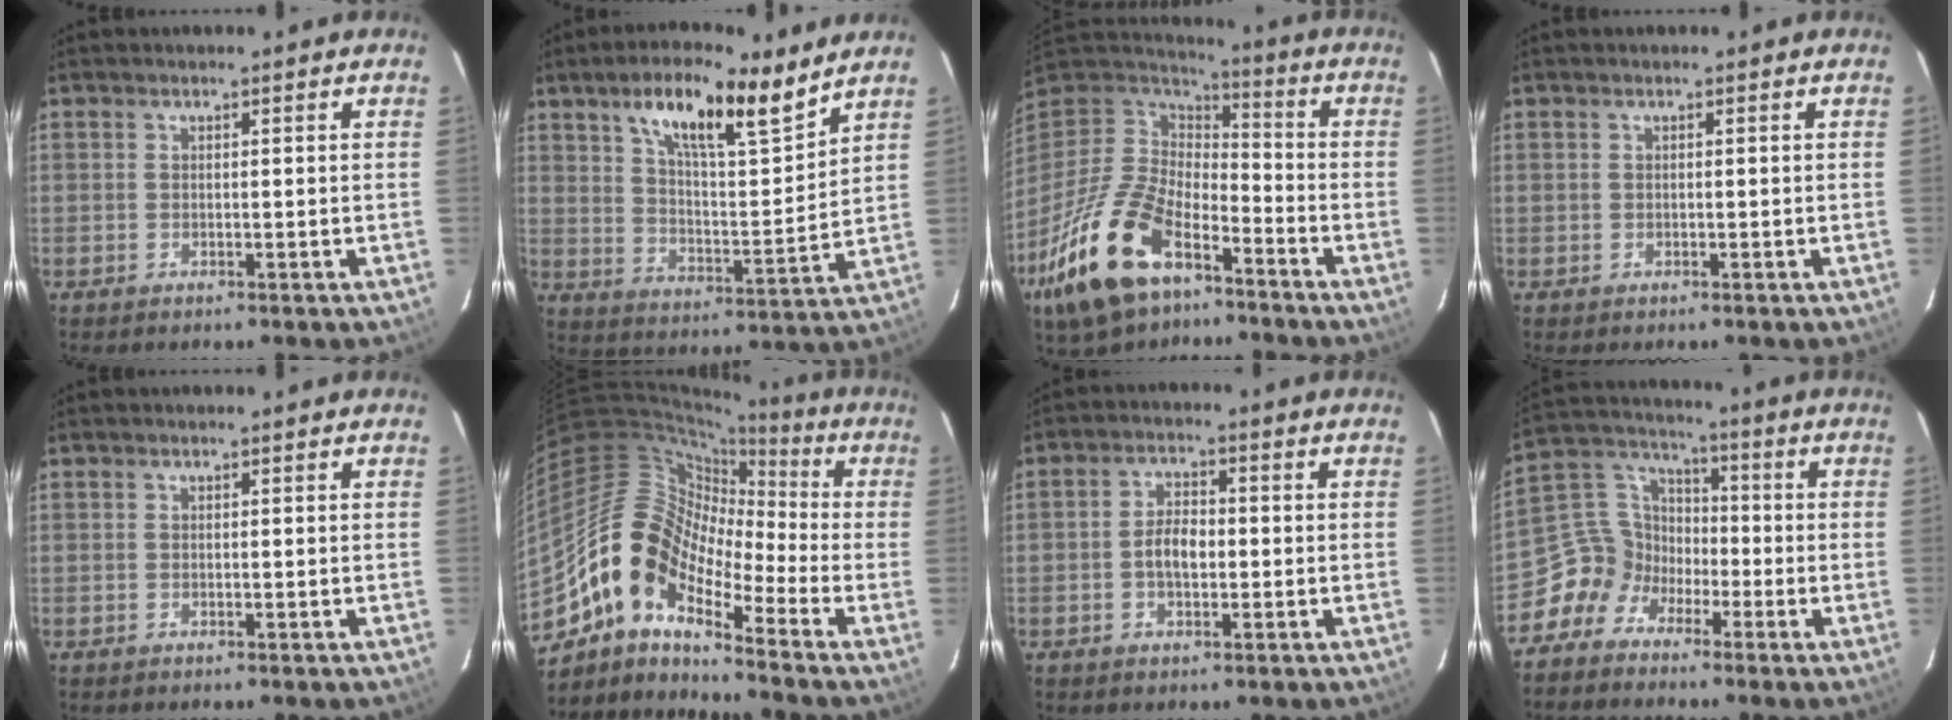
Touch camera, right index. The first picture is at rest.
{"total": 15.6, "force": [10.3, 3.7, 11.2], "torque": [-0.176, 0.014, 0.180]}
{"total": 22.3, "force": [-12.6, 11.6, 14.3], "torque": [-0.316, -0.026, -0.230]}
{"total": 0.0}
{"total": 0.0}
{"total": 13.7, "force": [-8.8, 5.9, 8.7], "torque": [-0.139, 0.011, -0.186]}
{"total": 4.7, "force": [-0.9, 2.8, 3.7], "torque": [-0.072, 0.010, -0.015]}
{"total": 8.6, "force": [-5.3, 6.6, 1.7], "torque": [-0.043, 0.039, -0.118]}